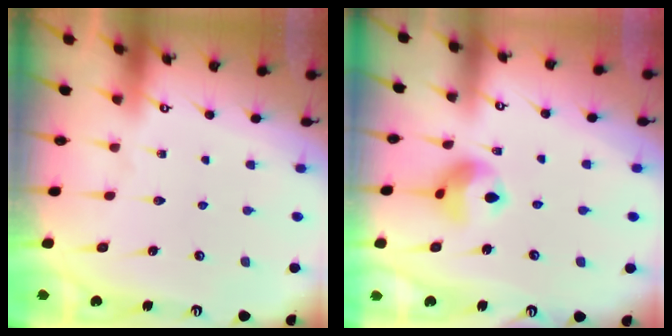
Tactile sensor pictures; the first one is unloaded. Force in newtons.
{"total": 9.7, "press": 9.6, "slide": 0.9}